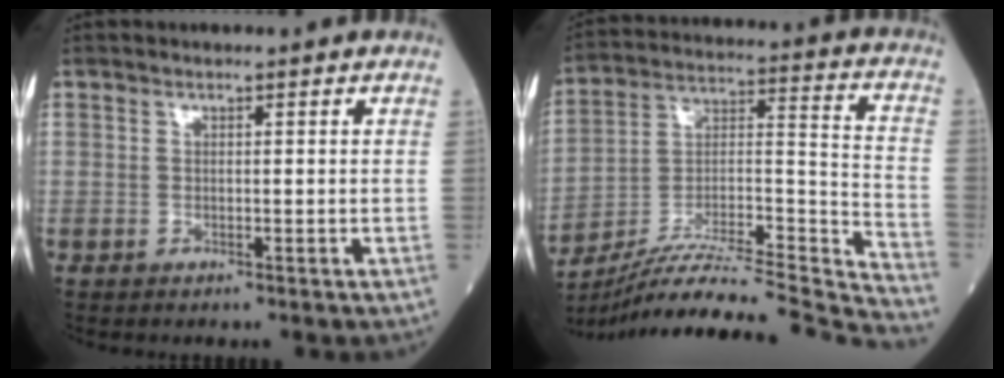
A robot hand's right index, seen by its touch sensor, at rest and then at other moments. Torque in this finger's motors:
{"motor_torque": [-1.08, -1.06, -0.06, -0.05]}